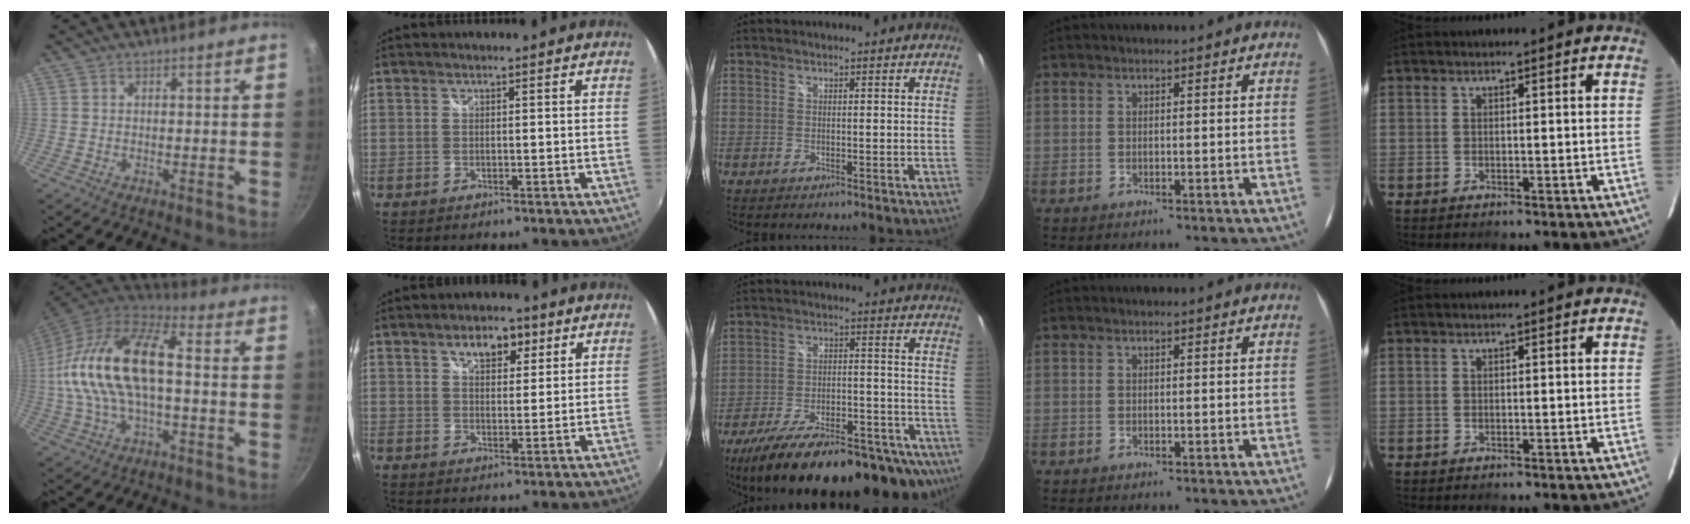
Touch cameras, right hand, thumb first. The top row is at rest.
{"thumb": {"total": 21.0, "force": [0.1, 10.3, 18.3], "torque": [-0.338, 0.036, -0.011]}, "index": {"total": 5.9, "force": [3.2, 3.4, 3.6], "torque": [-0.055, 0.014, 0.052]}, "middle": {"total": 29.4, "force": [-23.1, 10.1, 15.1], "torque": [-0.258, -0.023, -0.312]}}